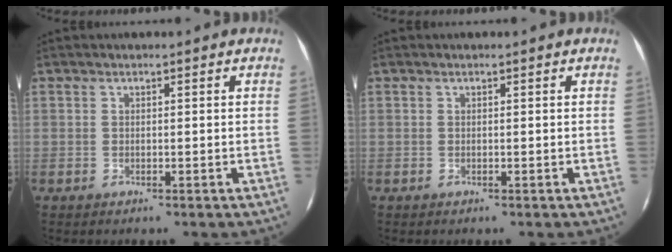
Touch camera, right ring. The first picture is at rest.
{"total": 0.0}